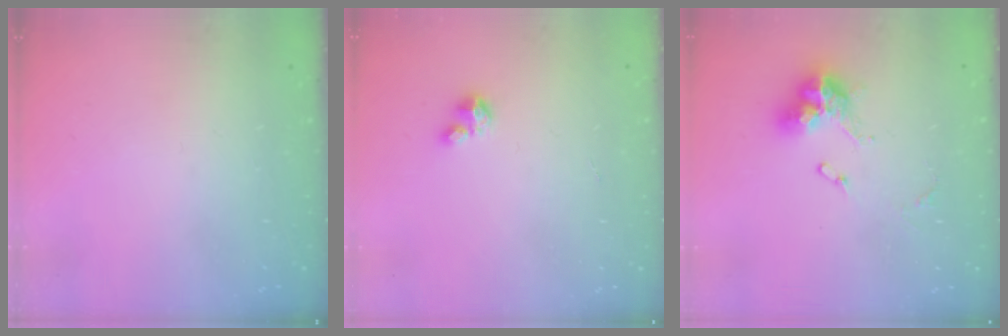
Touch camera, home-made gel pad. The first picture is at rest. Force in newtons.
{"total": 1.9, "press": 1.9, "slide": 0.1}
{"total": 11.5, "press": 11.4, "slide": 1.4}